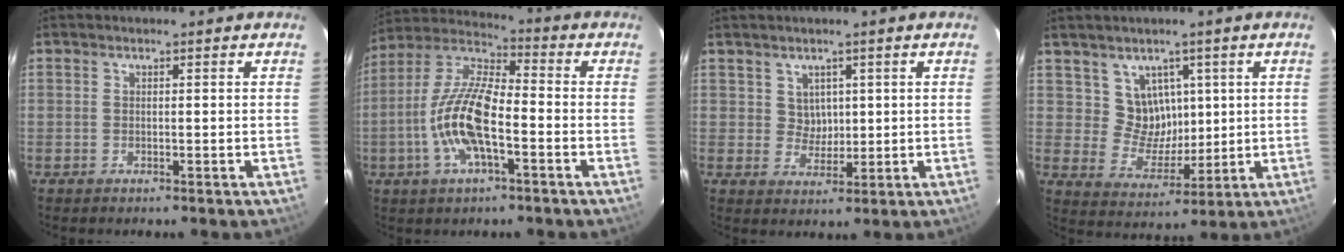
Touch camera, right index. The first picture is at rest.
{"total": 14.3, "force": [-4.4, 4.9, 12.7], "torque": [-0.262, 0.000, -0.090]}
{"total": 3.4, "force": [1.3, 3.1, 0.4], "torque": [-0.003, 0.007, 0.027]}
{"total": 7.4, "force": [3.0, 6.5, 1.7], "torque": [-0.029, 0.005, 0.067]}